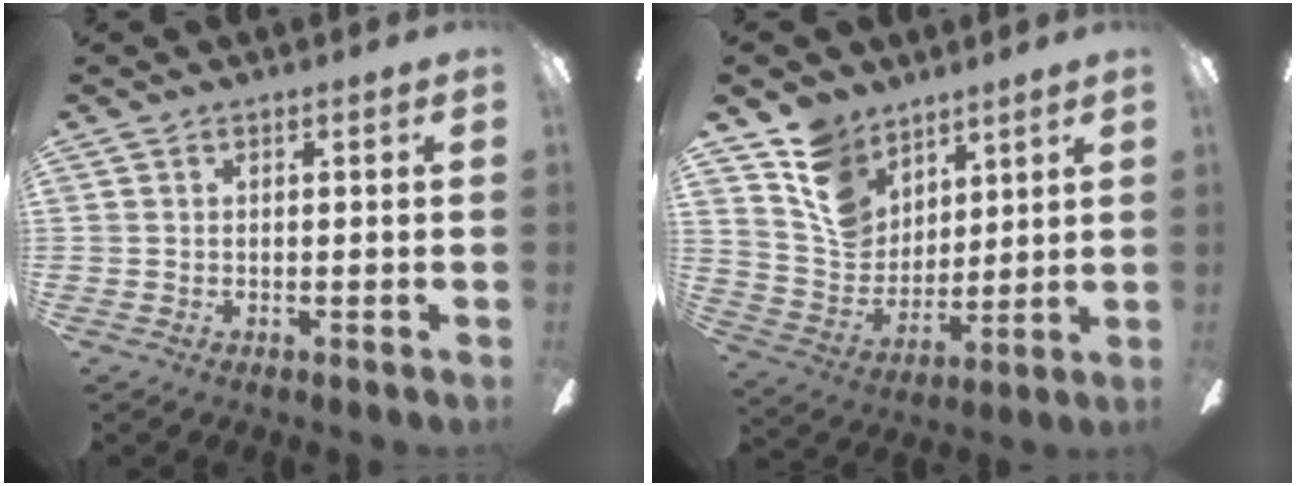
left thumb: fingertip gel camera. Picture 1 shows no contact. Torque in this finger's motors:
{"motor_torque": [1.36, 1.03, 0.54, -1.11, 0.07]}